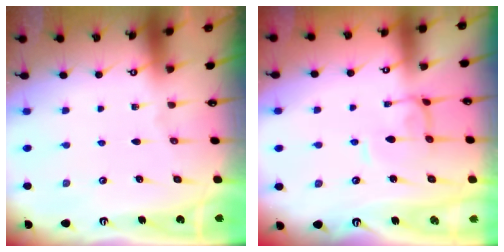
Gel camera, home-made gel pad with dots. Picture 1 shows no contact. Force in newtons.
{"total": 1.3, "press": 1.2, "slide": 0.5}